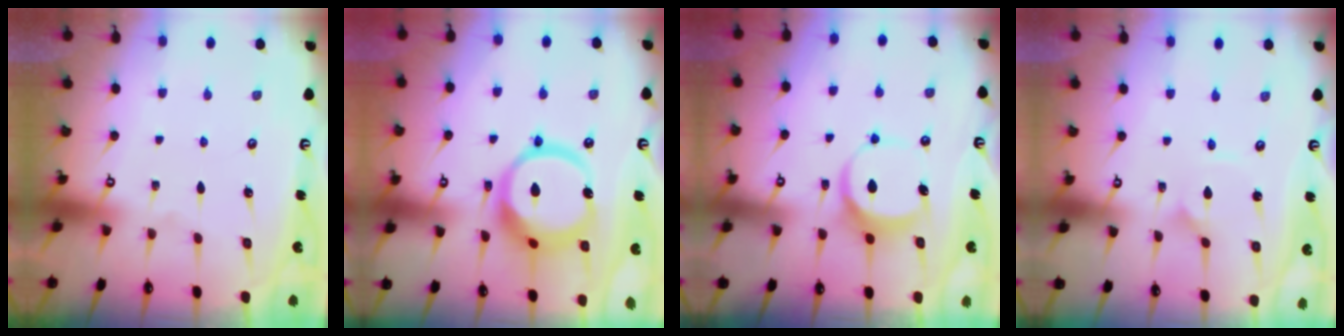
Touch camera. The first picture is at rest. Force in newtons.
{"total": 15.6, "press": 15.5, "slide": 2.1}
{"total": 7.6, "press": 7.6, "slide": 0.5}
{"total": 1.9, "press": 1.9, "slide": 0.0}